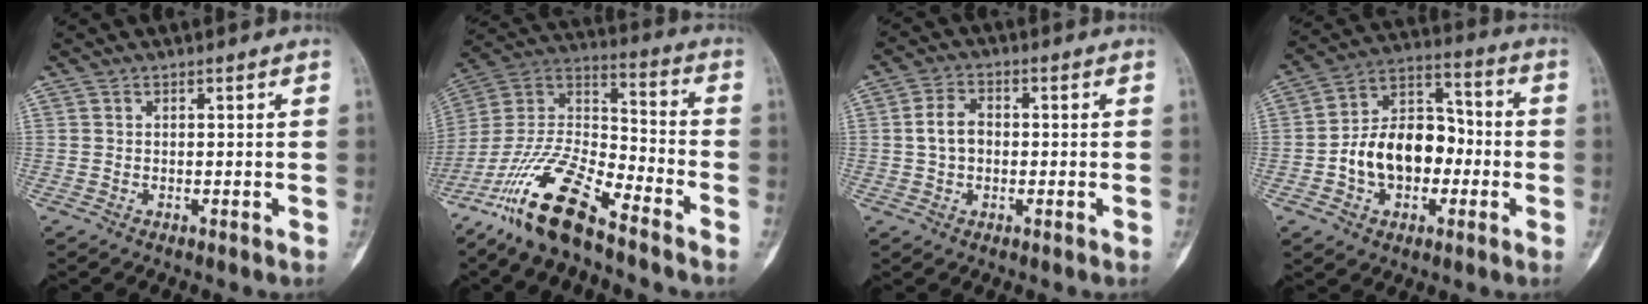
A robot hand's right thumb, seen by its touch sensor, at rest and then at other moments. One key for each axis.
{"total": 17.9, "fx": -12.7, "fy": 4.9, "fz": 11.6, "tx": -0.223, "ty": 0.071, "tz": -0.243}
{"total": 5.1, "fx": 0.0, "fy": 3.6, "fz": 3.6, "tx": -0.060, "ty": 0.015, "tz": -0.005}
{"total": 15.3, "fx": -2.6, "fy": 10.6, "fz": 10.7, "tx": -0.151, "ty": 0.046, "tz": -0.047}